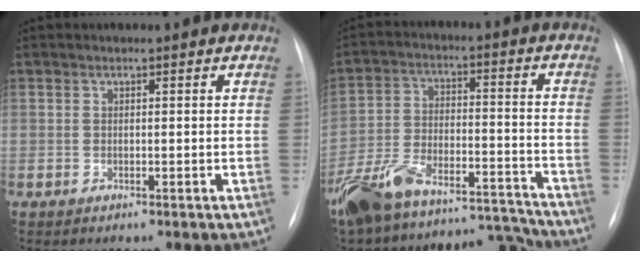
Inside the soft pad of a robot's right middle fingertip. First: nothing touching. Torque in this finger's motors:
{"motor_torque": [0.62, -0.61, 0.47, 0.19]}